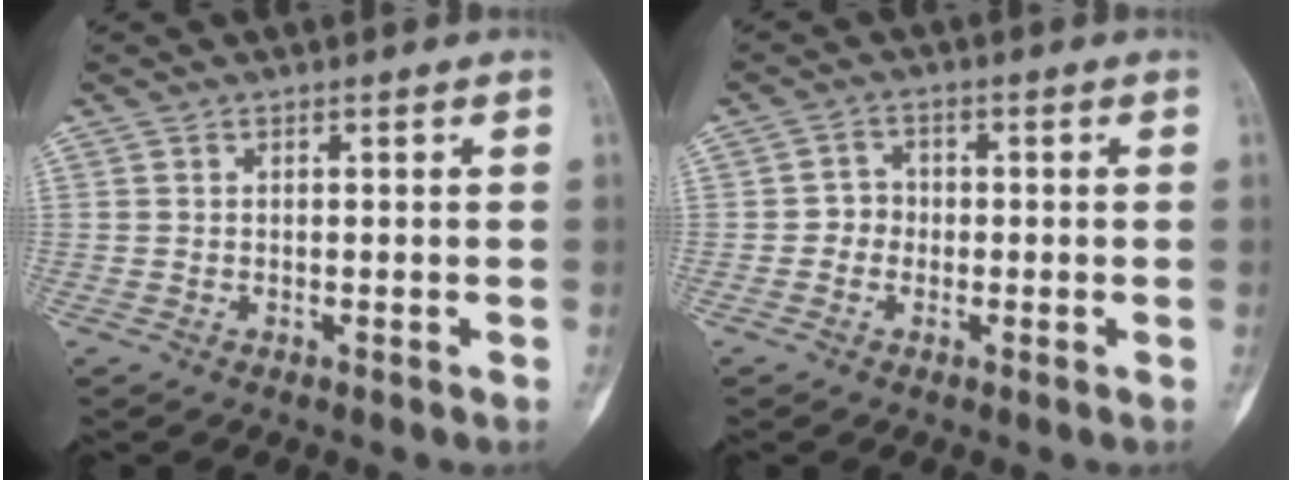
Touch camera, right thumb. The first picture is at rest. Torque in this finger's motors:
{"motor_torque": [-0.31, 0.32, -0.03, -0.32, -0.01]}